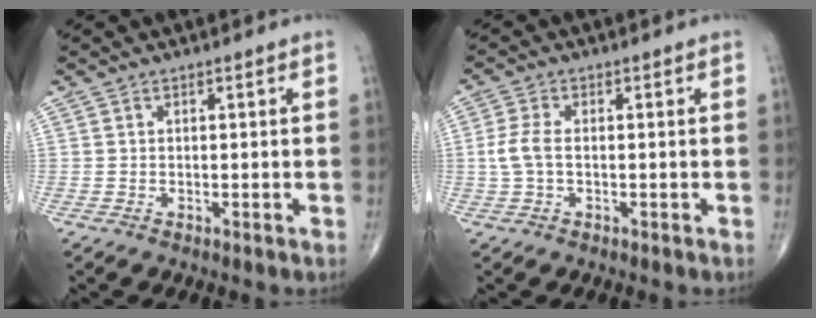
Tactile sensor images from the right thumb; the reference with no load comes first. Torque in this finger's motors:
{"motor_torque": [-0.15, 0.26, 0.52, 0.03, 0.03]}